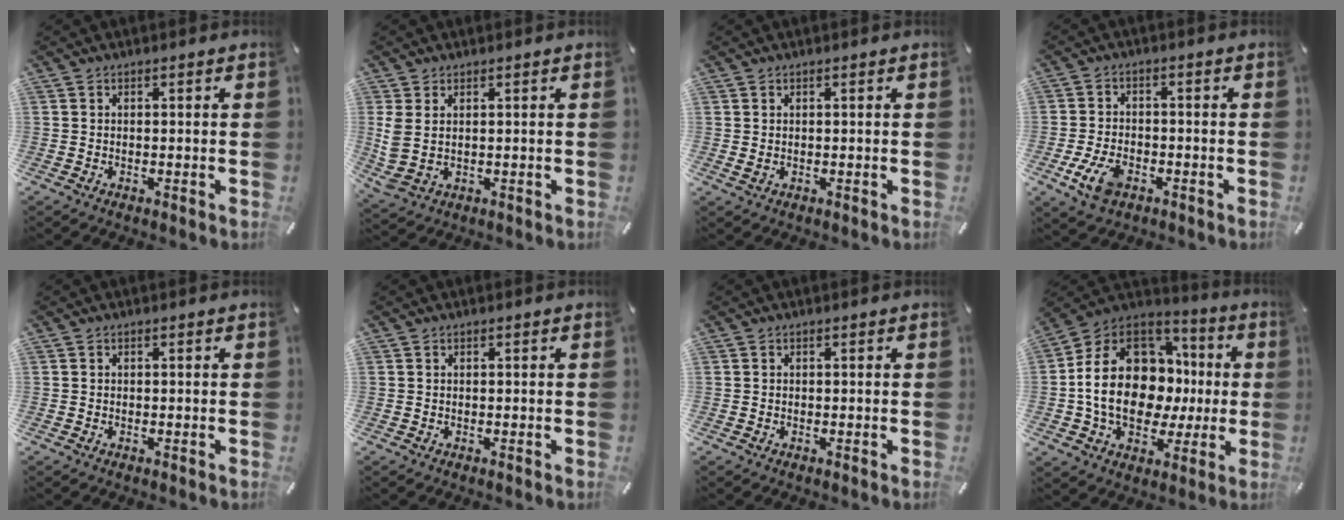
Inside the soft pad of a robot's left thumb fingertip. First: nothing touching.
{"total": 4.7, "force": [1.5, 2.3, 3.8], "torque": [-0.087, -0.005, 0.029]}
{"total": 0.7, "force": [0.2, 0.3, 0.6], "torque": [-0.012, 0.001, 0.003]}
{"total": 7.3, "force": [-3.3, 4.6, 4.7], "torque": [-0.110, 0.009, -0.063]}
{"total": 0.0}
{"total": 0.0}
{"total": 0.0}
{"total": 18.8, "force": [-0.8, 15.1, 11.1], "torque": [-0.231, -0.004, -0.009]}